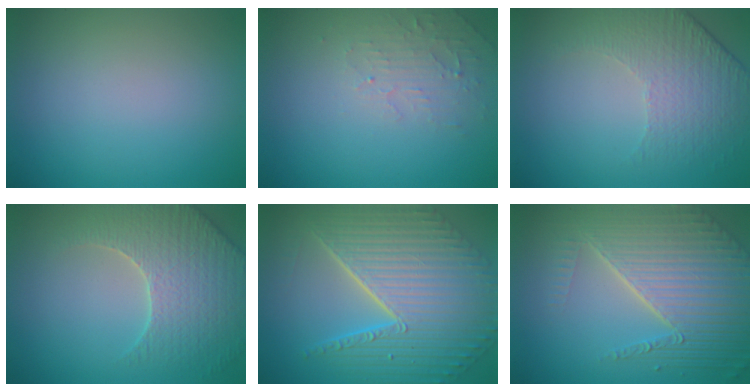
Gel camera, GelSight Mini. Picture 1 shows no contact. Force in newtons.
{"total": 2.4, "press": 2.3, "slide": 0.5}
{"total": 4.7, "press": 3.2, "slide": 3.4}
{"total": 4.9, "press": 4.7, "slide": 1.1}
{"total": 11.1, "press": 7.3, "slide": 8.4}
{"total": 8.6, "press": 5.7, "slide": 6.5}